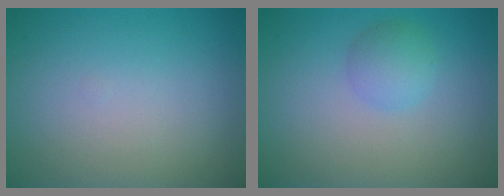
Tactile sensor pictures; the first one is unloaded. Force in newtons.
{"total": 2.1, "press": 2.1, "slide": 0.1}